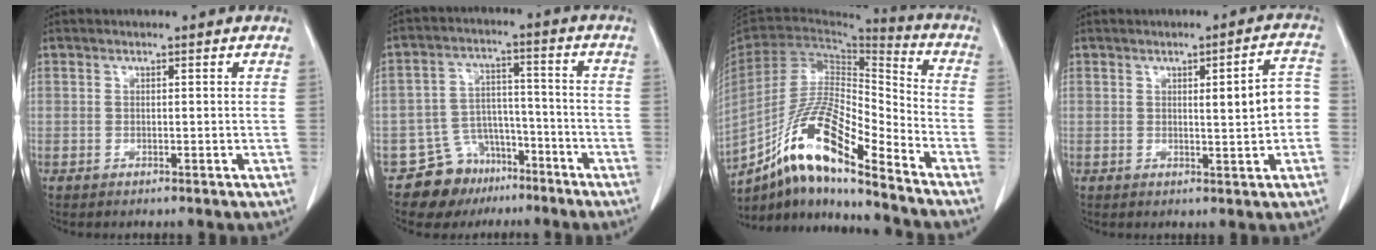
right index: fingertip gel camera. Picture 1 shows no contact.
{"total": 8.9, "force": [-6.1, 6.4, 1.3], "torque": [-0.013, 0.040, -0.094]}
{"total": 17.0, "force": [-11.9, 2.6, 11.9], "torque": [-0.220, 0.004, -0.217]}
{"total": 6.1, "force": [0.2, 1.0, 6.0], "torque": [-0.077, 0.014, 0.003]}